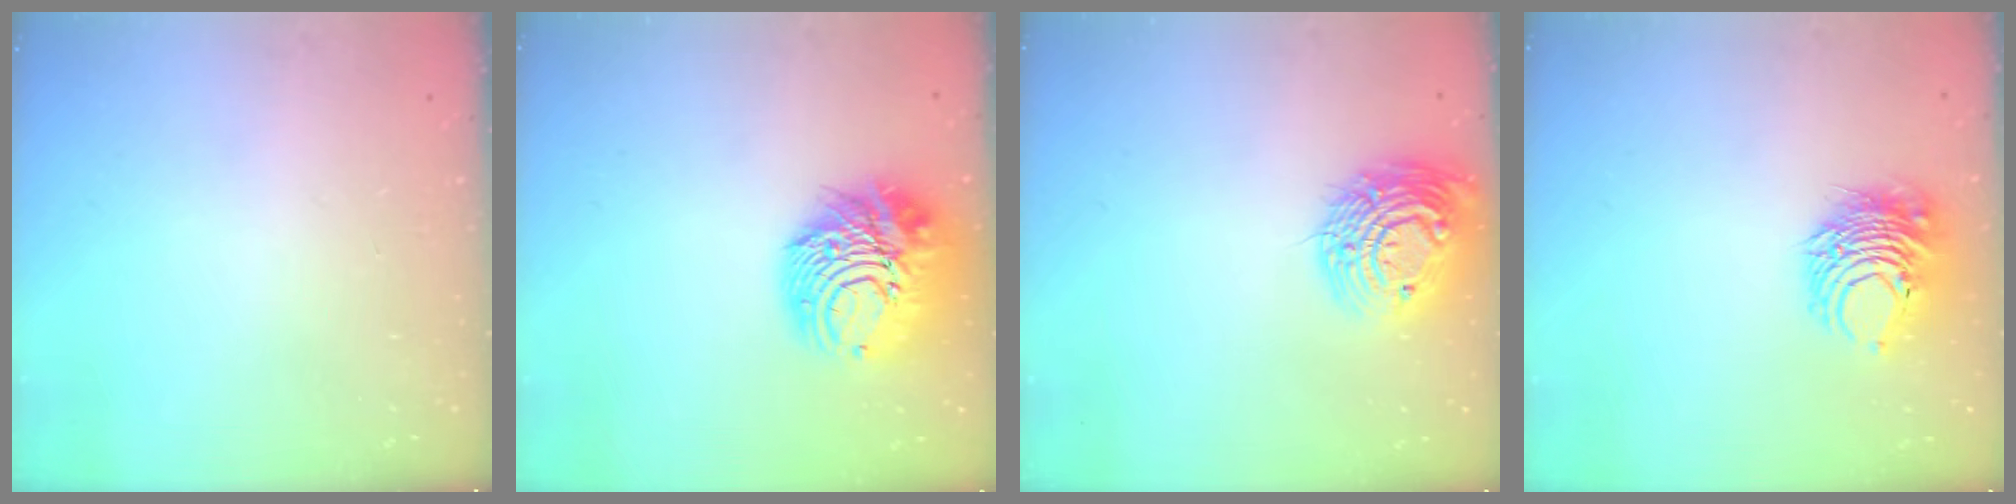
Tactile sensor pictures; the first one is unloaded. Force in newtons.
{"total": 15.1, "press": 15.0, "slide": 1.5}
{"total": 16.7, "press": 16.6, "slide": 1.2}
{"total": 9.1, "press": 9.1, "slide": 0.3}